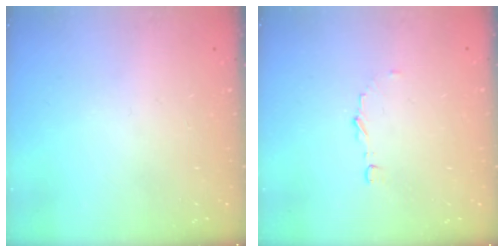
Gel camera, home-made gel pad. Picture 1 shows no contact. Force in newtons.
{"total": 3.7, "press": 3.7, "slide": 0.3}